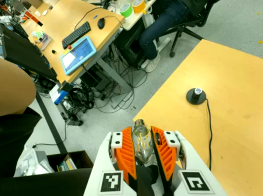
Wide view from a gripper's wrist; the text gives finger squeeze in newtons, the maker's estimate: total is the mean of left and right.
{"total": 11.8, "left": 11.3, "right": 12.2}